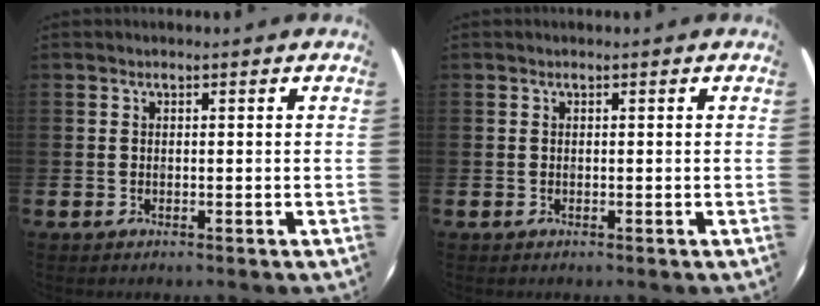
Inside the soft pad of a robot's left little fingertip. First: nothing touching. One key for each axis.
{"total": 0.0}